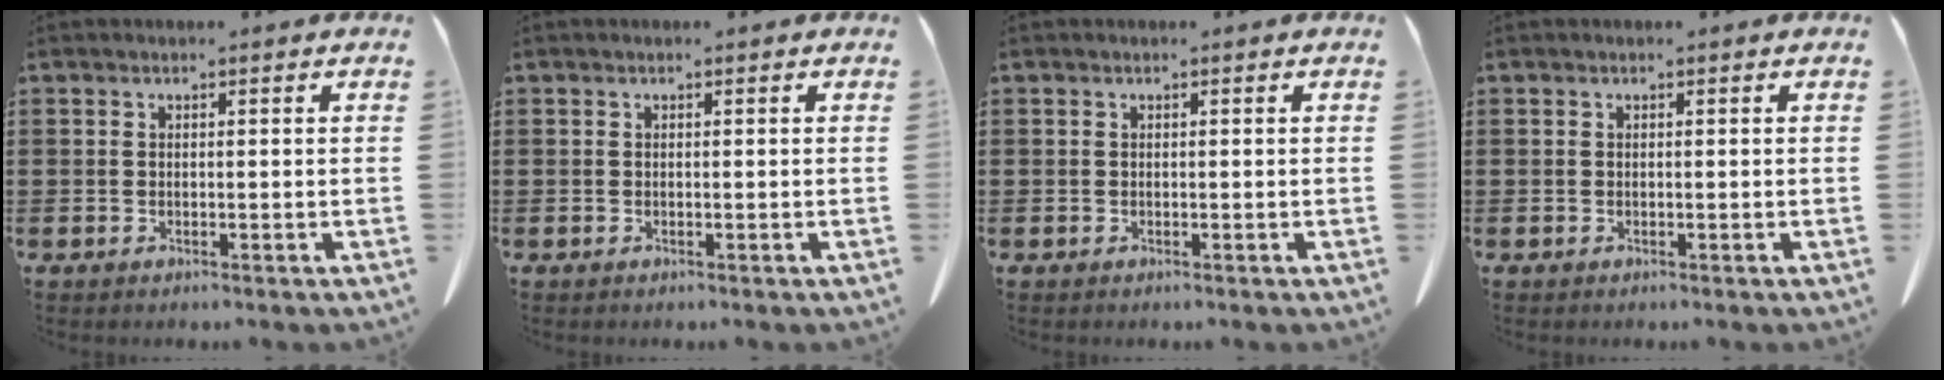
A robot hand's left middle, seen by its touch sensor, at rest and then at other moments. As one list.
[{"total": 0.0}, {"total": 0.0}, {"total": 0.0}]